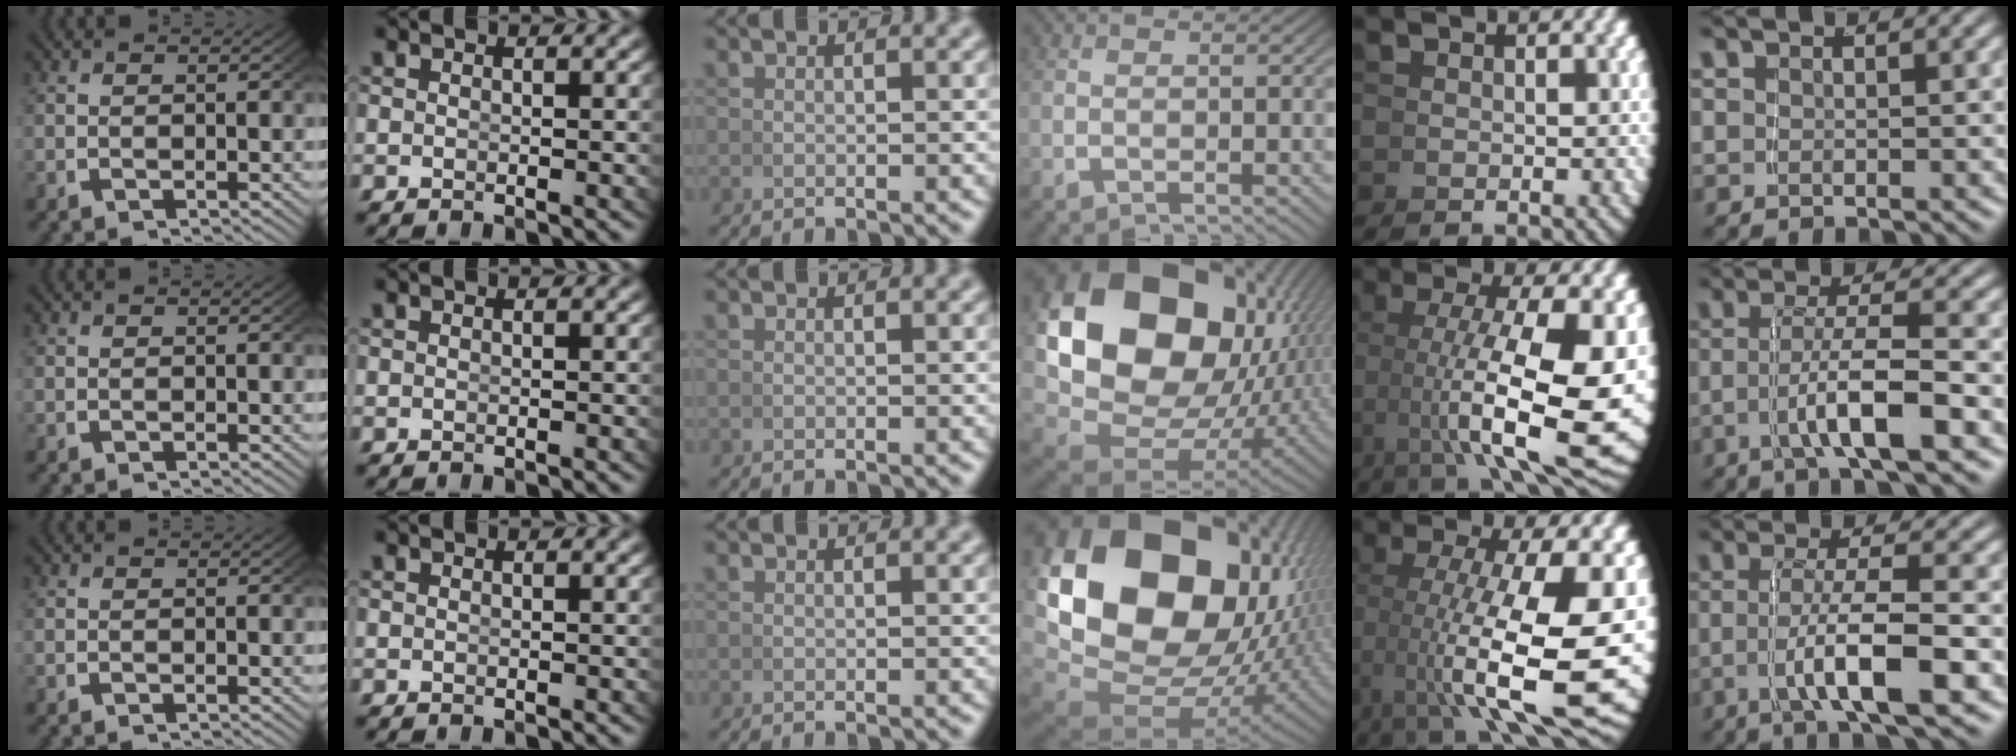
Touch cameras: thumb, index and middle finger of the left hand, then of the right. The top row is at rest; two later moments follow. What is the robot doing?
{"motion": "grasp_and_lifting", "object": "photo album"}